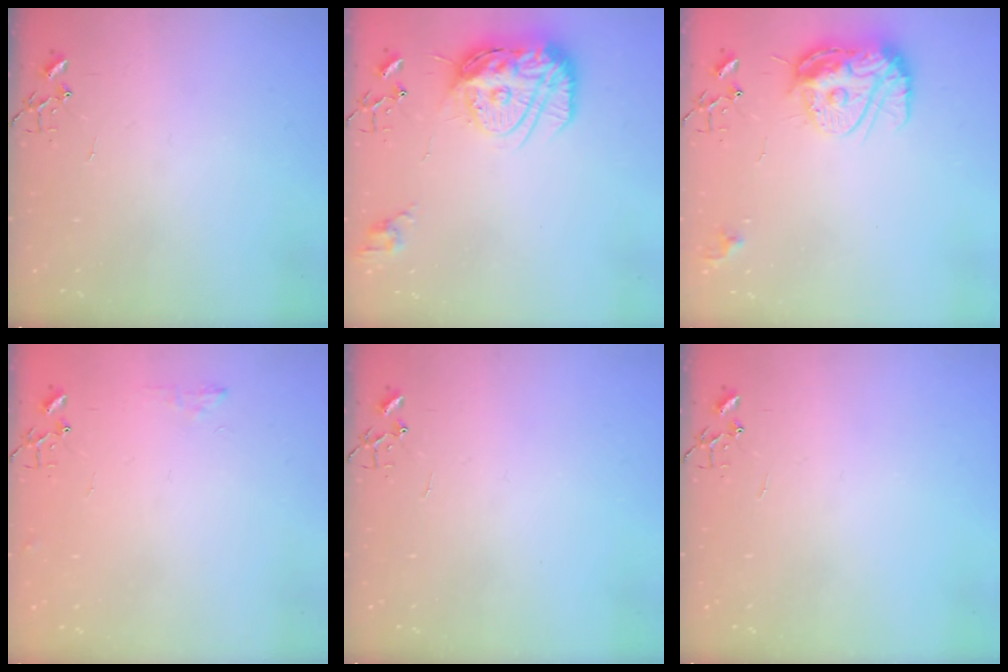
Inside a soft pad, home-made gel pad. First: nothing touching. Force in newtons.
{"total": 19.4, "press": 19.4, "slide": 1.7}
{"total": 13.1, "press": 13.1, "slide": 1.2}
{"total": 5.2, "press": 5.2, "slide": 0.7}
{"total": 0.0}
{"total": 0.0}